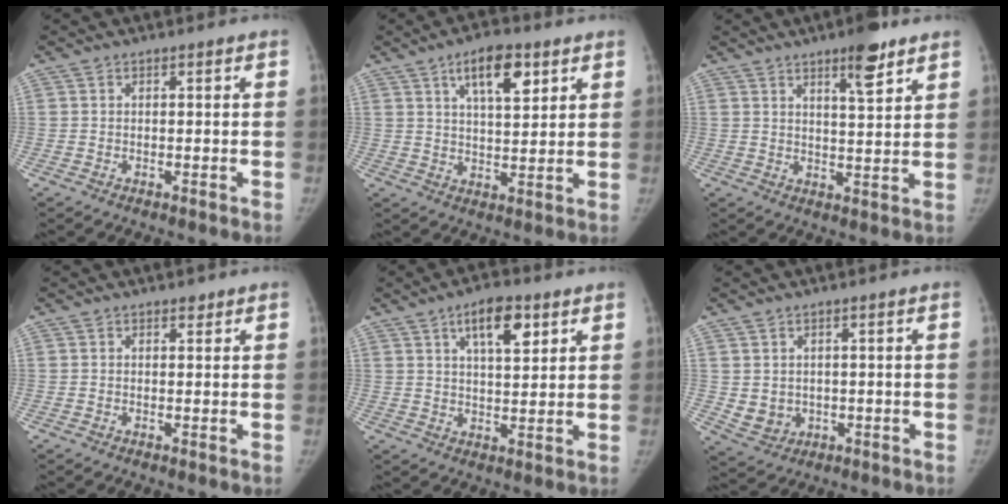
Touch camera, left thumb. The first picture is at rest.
{"total": 9.7, "force": [5.0, 4.0, 7.3], "torque": [-0.099, -0.023, 0.081]}
{"total": 7.6, "force": [4.9, 1.7, 5.5], "torque": [-0.073, -0.030, 0.073]}
{"total": 0.9, "force": [0.7, 0.6, 0.4], "torque": [0.000, -0.004, 0.007]}
{"total": 8.9, "force": [4.5, 3.7, 6.8], "torque": [-0.088, -0.020, 0.070]}
{"total": 4.7, "force": [-0.2, 4.2, 2.1], "torque": [-0.022, -0.003, 0.013]}